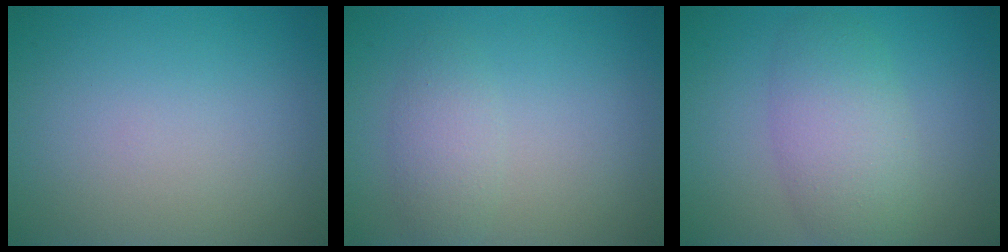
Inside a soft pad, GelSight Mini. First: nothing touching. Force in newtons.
{"total": 2.2, "press": 2.2, "slide": 0.1}
{"total": 4.7, "press": 4.7, "slide": 0.2}